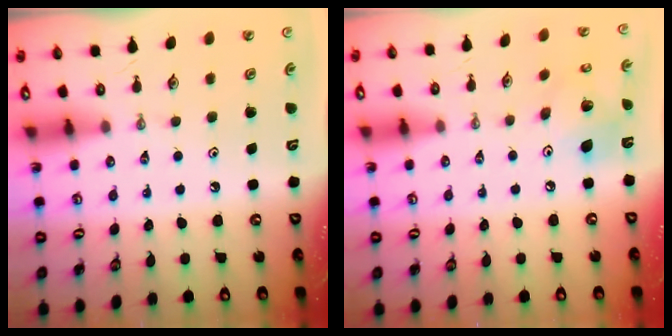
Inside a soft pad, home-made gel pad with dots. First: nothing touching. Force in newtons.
{"total": 13.9, "press": 13.8, "slide": 2.2}